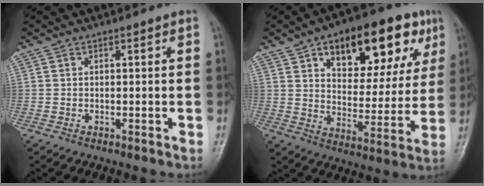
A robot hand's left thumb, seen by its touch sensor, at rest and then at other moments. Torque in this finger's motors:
{"motor_torque": [1.34, 1.34, 1.54, -1.23, 0.12]}